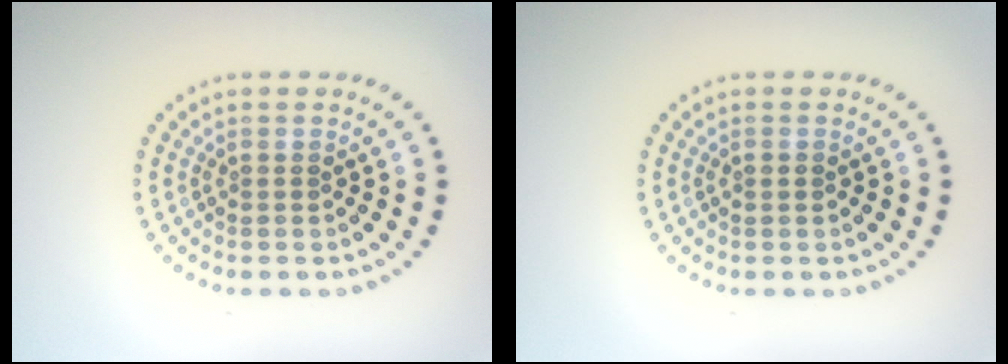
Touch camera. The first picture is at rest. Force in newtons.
{"total": 0.8, "press": 0.8, "slide": 0.1}